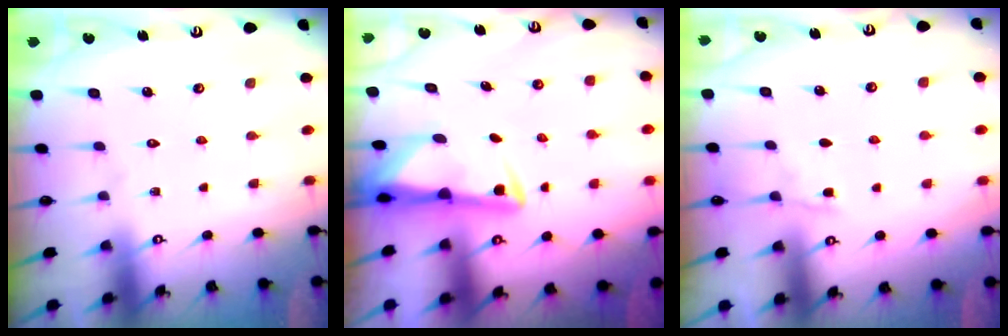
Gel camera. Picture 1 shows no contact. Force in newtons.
{"total": 2.9, "press": 2.8, "slide": 0.5}
{"total": 4.7, "press": 4.6, "slide": 0.6}